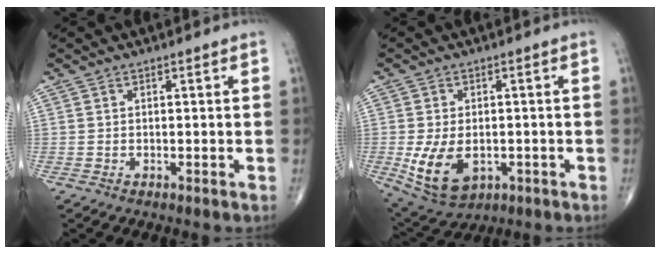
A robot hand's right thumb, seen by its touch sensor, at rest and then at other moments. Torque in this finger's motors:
{"motor_torque": [0.24, 0.17, 0.98, -0.08, 0.29]}